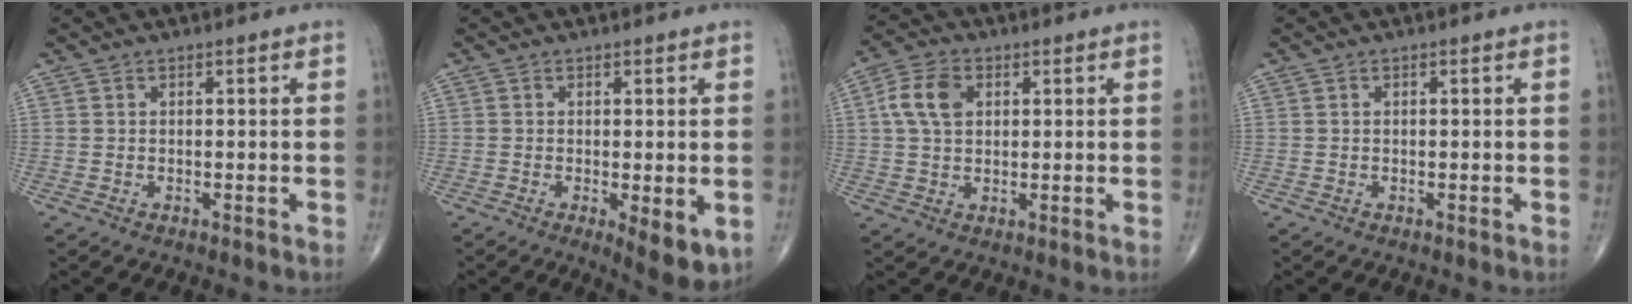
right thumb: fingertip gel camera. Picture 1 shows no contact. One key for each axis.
{"total": 6.5, "fx": -1.5, "fy": 2.1, "fz": 5.9, "tx": -0.084, "ty": -0.020, "tz": -0.020}
{"total": 7.2, "fx": 1.8, "fy": 4.9, "fz": 5.0, "tx": -0.094, "ty": 0.008, "tz": 0.029}
{"total": 0.0}